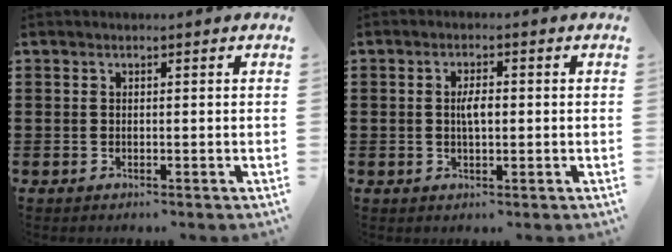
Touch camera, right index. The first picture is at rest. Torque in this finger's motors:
{"motor_torque": [1.08, 1.06, 0.33, 0.09]}